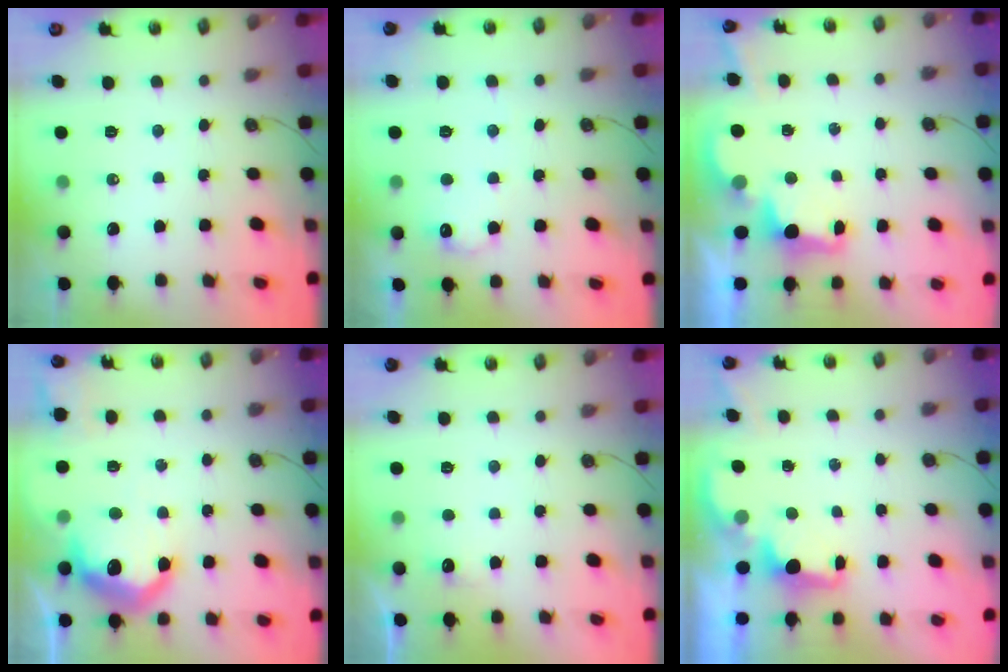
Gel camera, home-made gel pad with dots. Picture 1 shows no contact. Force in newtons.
{"total": 7.3, "press": 7.3, "slide": 0.6}
{"total": 2.7, "press": 2.6, "slide": 0.8}
{"total": 16.3, "press": 16.3, "slide": 1.0}
{"total": 4.1, "press": 3.9, "slide": 1.2}
{"total": 1.6, "press": 1.4, "slide": 0.7}